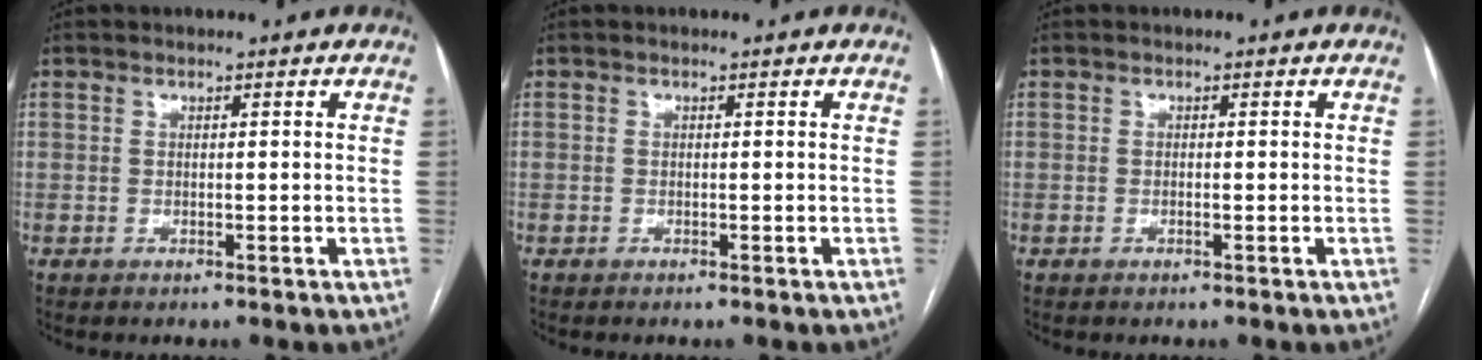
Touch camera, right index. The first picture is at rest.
{"total": 0.0}
{"total": 0.5, "force": [-0.1, 0.1, 0.5], "torque": [-0.010, -0.001, -0.002]}